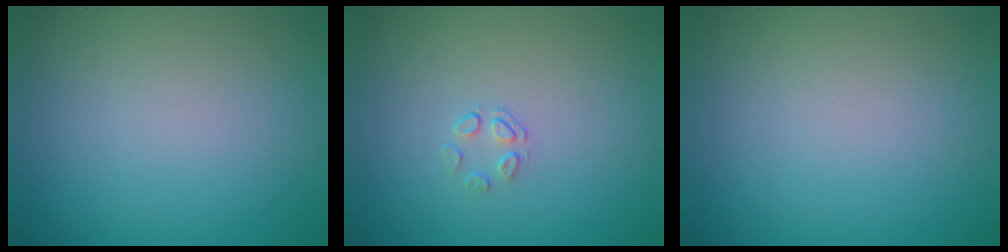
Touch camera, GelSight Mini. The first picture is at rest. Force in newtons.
{"total": 1.1, "press": 0.5, "slide": 1.0}
{"total": 0.0}